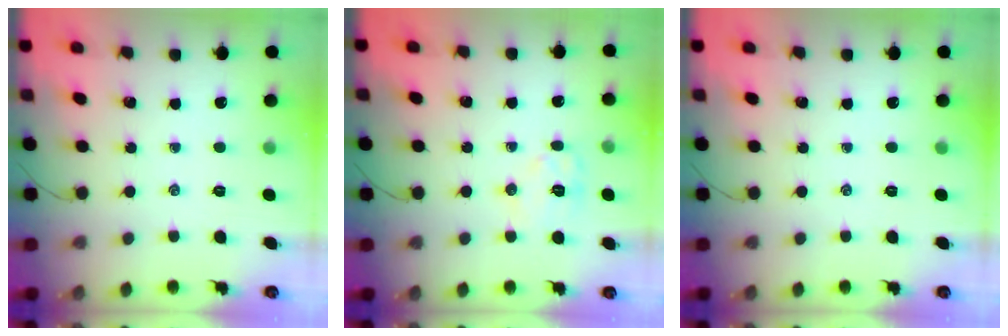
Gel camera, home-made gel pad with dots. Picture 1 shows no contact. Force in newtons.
{"total": 8.6, "press": 8.6, "slide": 0.3}
{"total": 0.0}